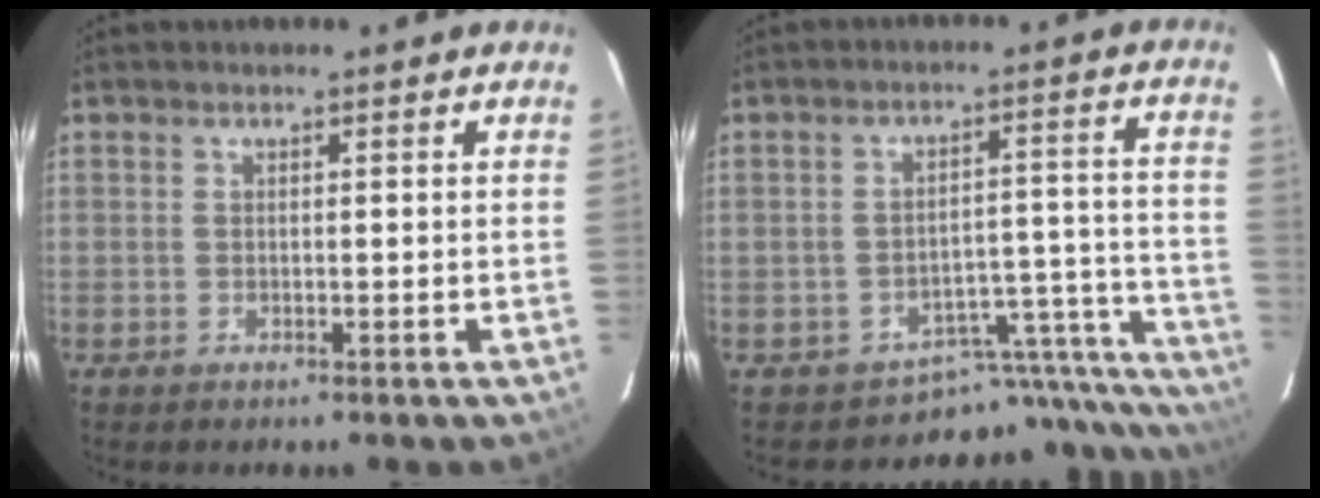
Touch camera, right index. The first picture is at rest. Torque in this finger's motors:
{"motor_torque": [-0.33, -0.22, -0.17, -0.08]}